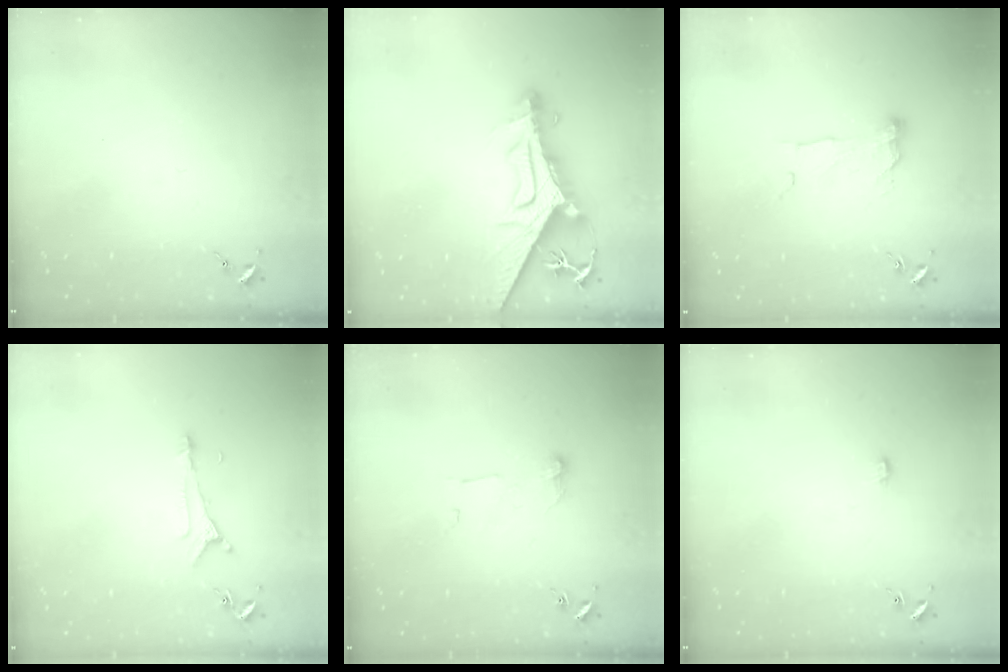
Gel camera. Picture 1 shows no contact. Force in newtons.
{"total": 17.4, "press": 17.3, "slide": 1.7}
{"total": 8.3, "press": 8.3, "slide": 0.4}
{"total": 5.6, "press": 5.6, "slide": 0.5}
{"total": 5.7, "press": 5.7, "slide": 0.4}
{"total": 3.8, "press": 3.7, "slide": 0.3}